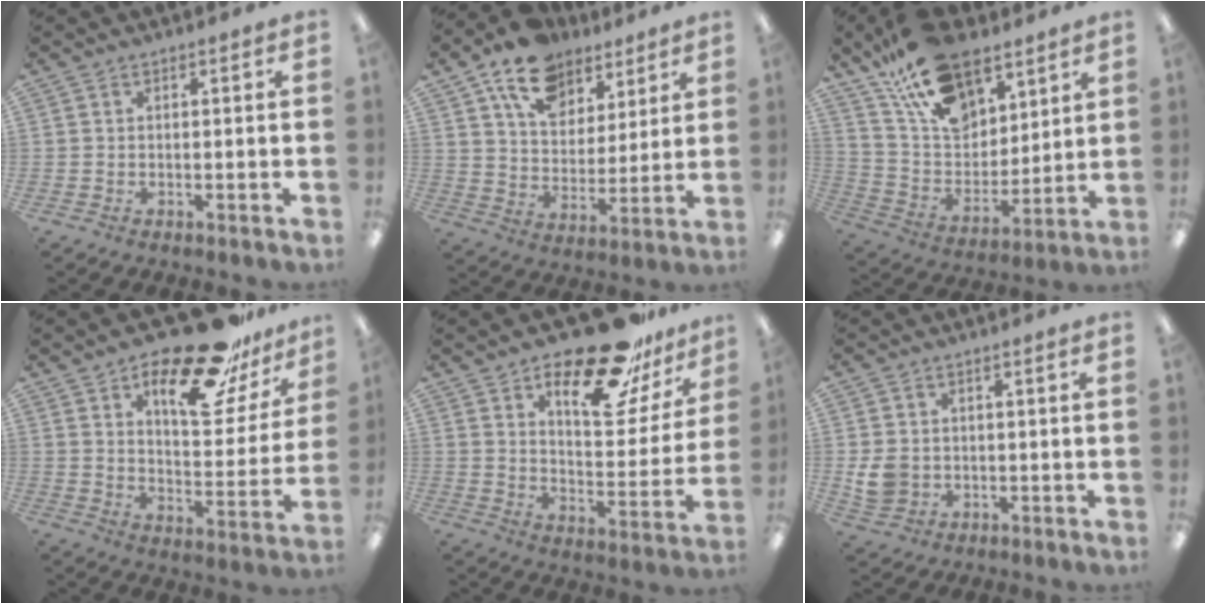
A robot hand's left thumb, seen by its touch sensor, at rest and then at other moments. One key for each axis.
{"total": 15.1, "fx": 10.3, "fy": 9.1, "fz": 6.2, "tx": -0.105, "ty": -0.051, "tz": 0.191}
{"total": 20.5, "fx": 13.7, "fy": 11.2, "fz": 10.4, "tx": -0.193, "ty": -0.066, "tz": 0.251}
{"total": 24.7, "fx": 17.4, "fy": 9.4, "fz": 14.8, "tx": -0.220, "ty": -0.097, "tz": 0.287}
{"total": 24.0, "fx": 17.2, "fy": 9.1, "fz": 14.0, "tx": -0.205, "ty": -0.101, "tz": 0.285}
{"total": 5.6, "fx": 0.4, "fy": 5.0, "fz": 2.6, "tx": -0.048, "ty": 0.002, "tz": 0.009}